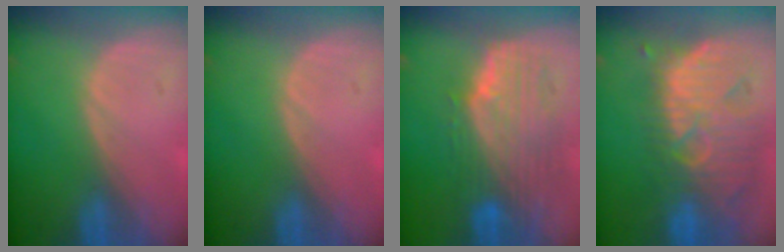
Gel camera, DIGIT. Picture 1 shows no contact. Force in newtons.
{"total": 0.0}
{"total": 10.0, "press": 8.8, "slide": 4.7}
{"total": 12.4, "press": 11.0, "slide": 5.7}